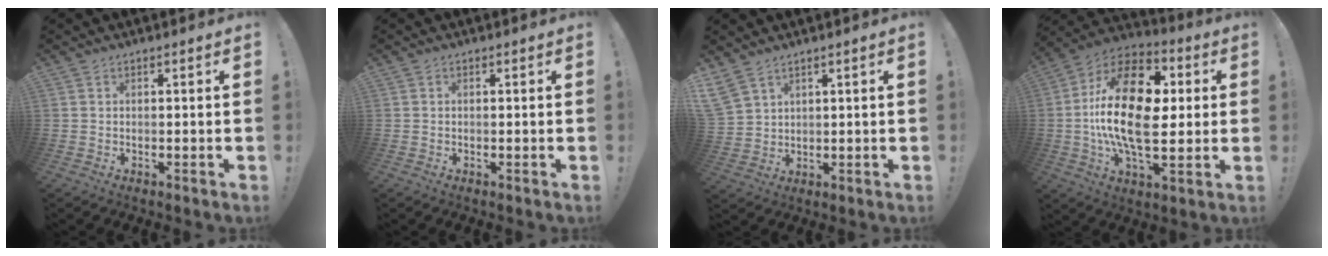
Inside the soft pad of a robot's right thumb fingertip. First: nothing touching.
{"total": 0.0}
{"total": 6.0, "force": [4.5, 3.1, 2.4], "torque": [-0.056, -0.019, 0.090]}
{"total": 26.5, "force": [0.9, 13.5, 22.8], "torque": [-0.421, 0.007, 0.015]}